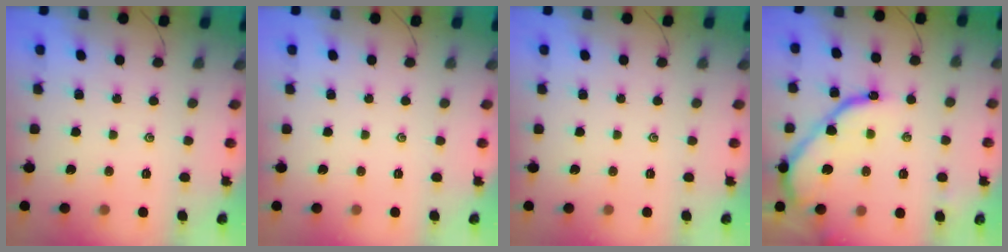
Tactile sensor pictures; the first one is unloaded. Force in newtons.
{"total": 0.0}
{"total": 0.0}
{"total": 12.3, "press": 12.2, "slide": 1.5}